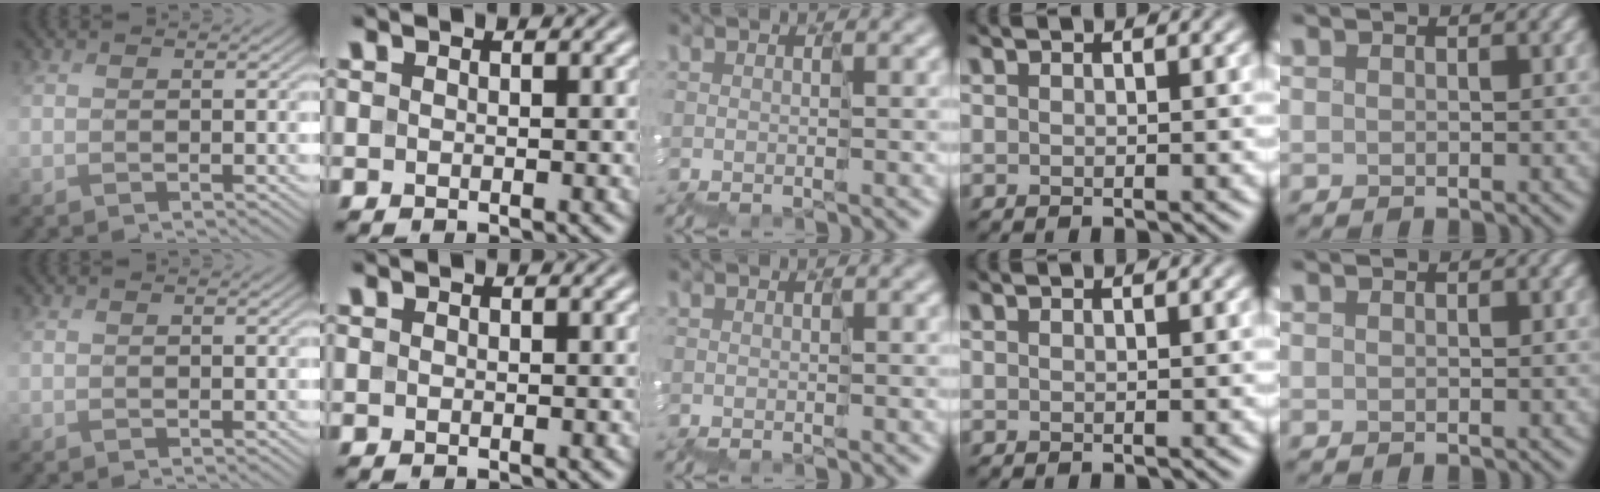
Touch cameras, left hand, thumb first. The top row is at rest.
{}